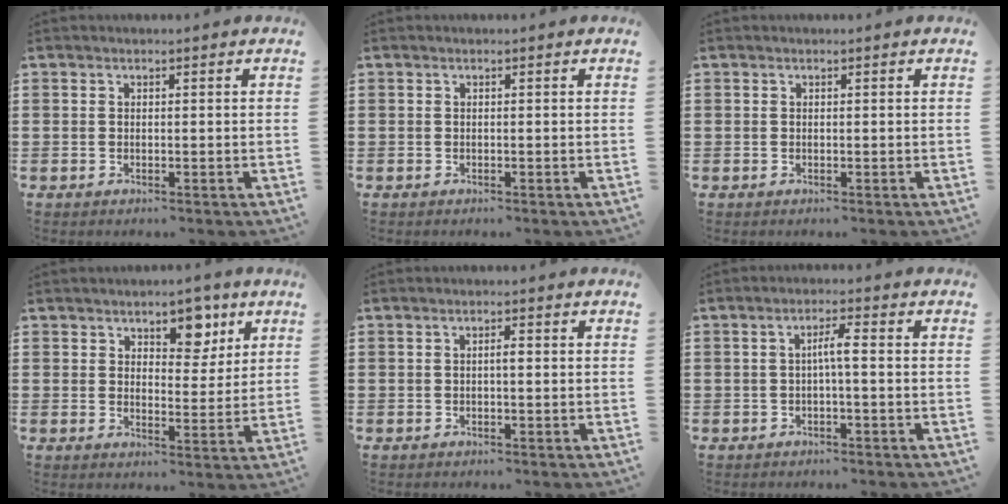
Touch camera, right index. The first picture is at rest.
{"total": 0.0}
{"total": 0.0}
{"total": 6.1, "force": [4.4, 3.3, 2.6], "torque": [-0.038, -0.010, 0.072]}
{"total": 1.1, "force": [-0.1, 0.2, 1.1], "torque": [-0.021, 0.000, -0.003]}
{"total": 3.0, "force": [-0.3, 0.2, 3.0], "torque": [-0.056, 0.004, -0.010]}